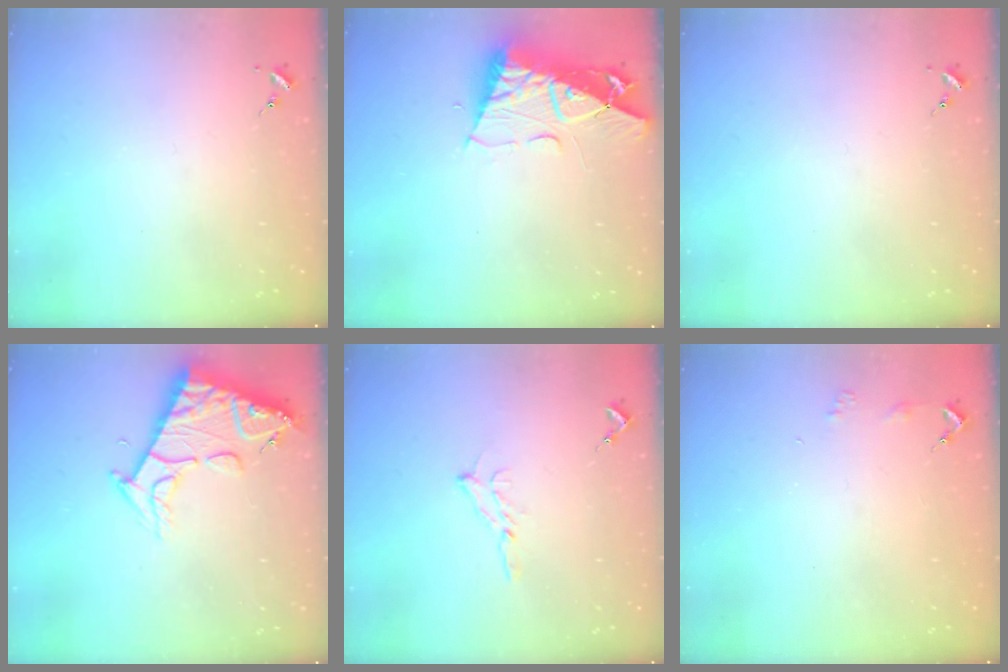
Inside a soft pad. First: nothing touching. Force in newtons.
{"total": 12.0, "press": 11.9, "slide": 1.3}
{"total": 0.0}
{"total": 14.5, "press": 14.4, "slide": 1.5}
{"total": 7.9, "press": 7.9, "slide": 0.9}
{"total": 3.2, "press": 3.2, "slide": 0.3}